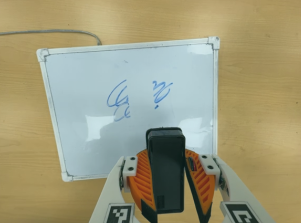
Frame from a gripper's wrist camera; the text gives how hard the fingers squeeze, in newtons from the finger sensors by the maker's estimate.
{"total": 9.5, "left": 9.1, "right": 9.9}